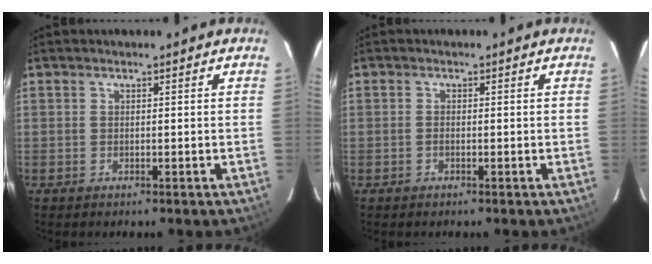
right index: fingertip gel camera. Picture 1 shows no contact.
{"total": 0.8, "force": [-0.3, 0.4, 0.6], "torque": [-0.014, 0.002, -0.007]}